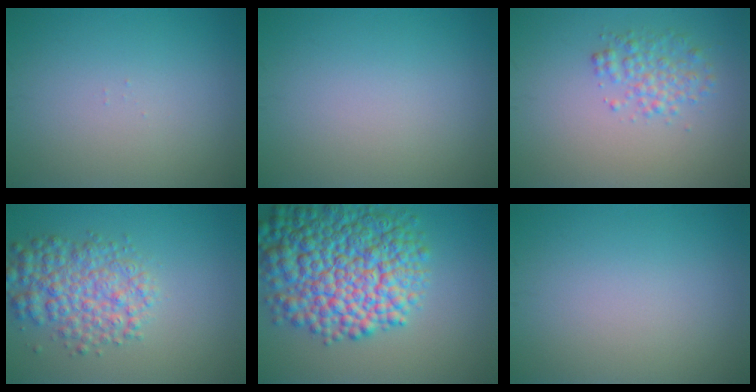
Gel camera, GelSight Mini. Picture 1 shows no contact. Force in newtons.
{"total": 0.0}
{"total": 2.4, "press": 2.4, "slide": 0.1}
{"total": 5.2, "press": 5.2, "slide": 0.2}
{"total": 11.9, "press": 11.9, "slide": 0.3}
{"total": 0.0}